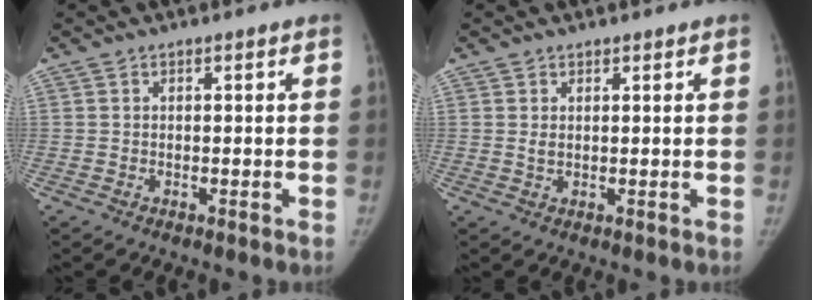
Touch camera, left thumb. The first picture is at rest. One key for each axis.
{"total": 1.2, "fx": 0.7, "fy": 0.8, "fz": 0.5, "tx": 0.002, "ty": -0.006, "tz": 0.011}